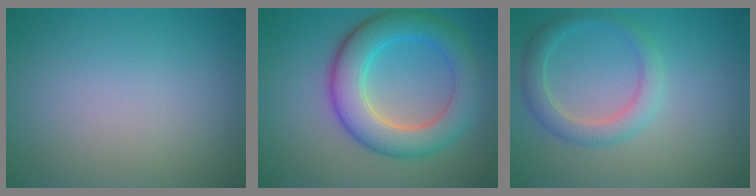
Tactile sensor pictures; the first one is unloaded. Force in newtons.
{"total": 7.0, "press": 7.0, "slide": 0.2}
{"total": 2.8, "press": 2.8, "slide": 0.2}